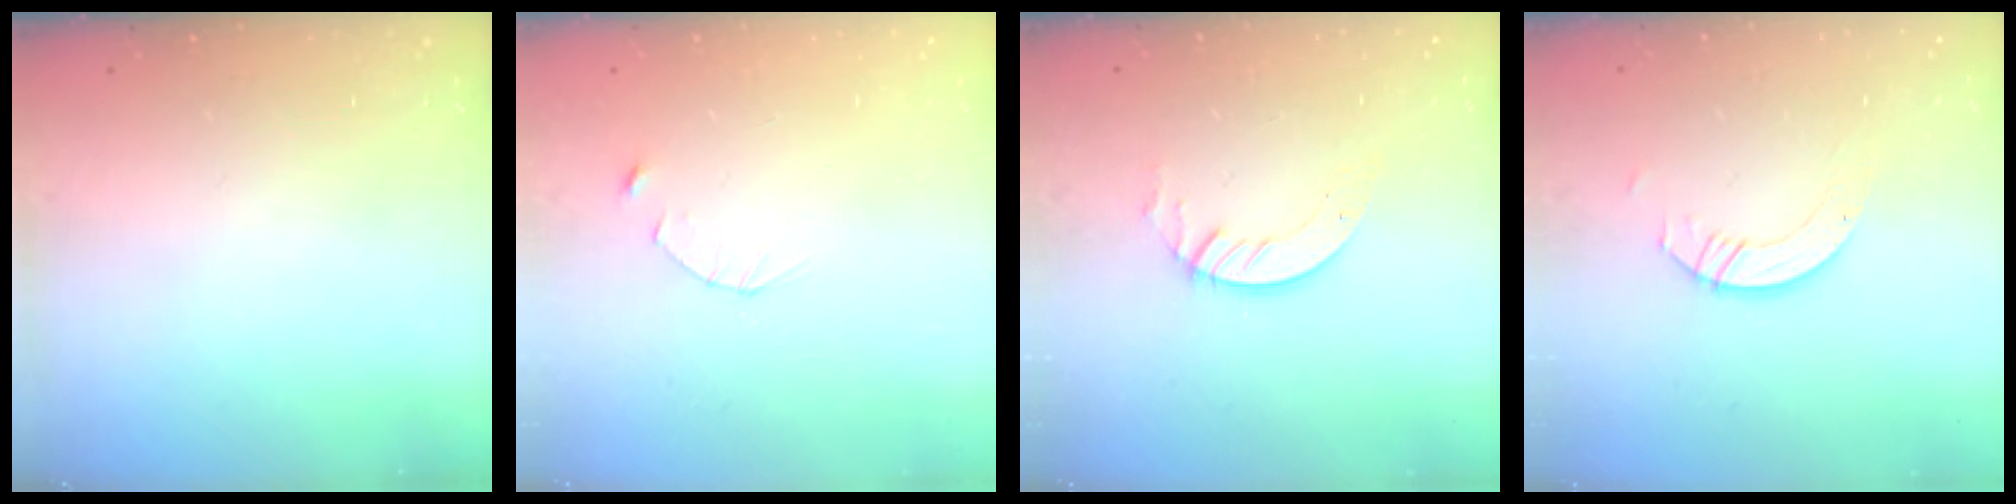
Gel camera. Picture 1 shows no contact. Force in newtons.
{"total": 2.5, "press": 2.4, "slide": 0.3}
{"total": 3.6, "press": 3.6, "slide": 0.4}
{"total": 4.4, "press": 4.4, "slide": 0.0}